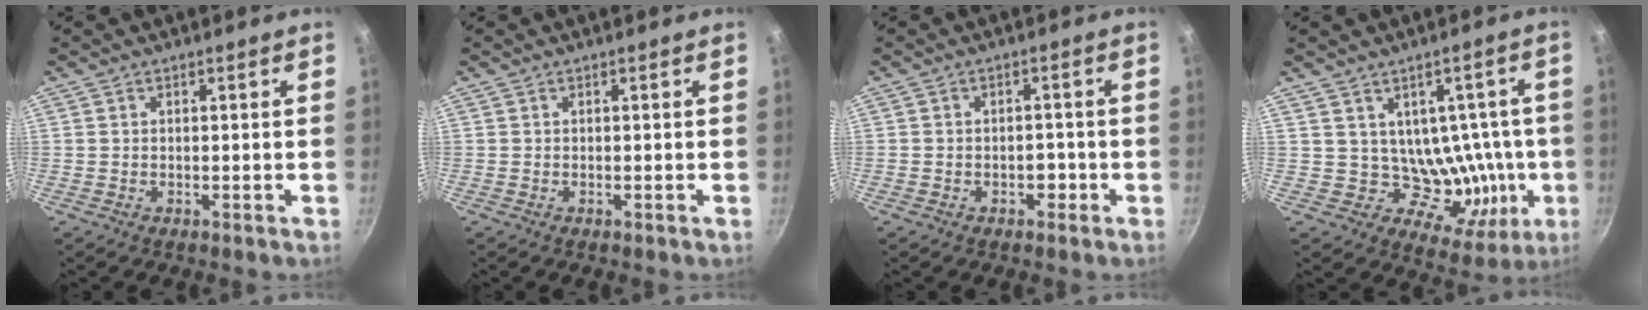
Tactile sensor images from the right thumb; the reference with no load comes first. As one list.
[{"total": 0.0}, {"total": 2.3, "force": [-1.1, 1.7, 1.2], "torque": [-0.006, 0.018, -0.011]}, {"total": 11.9, "force": [1.0, 10.1, 6.3], "torque": [-0.039, -0.015, 0.029]}]